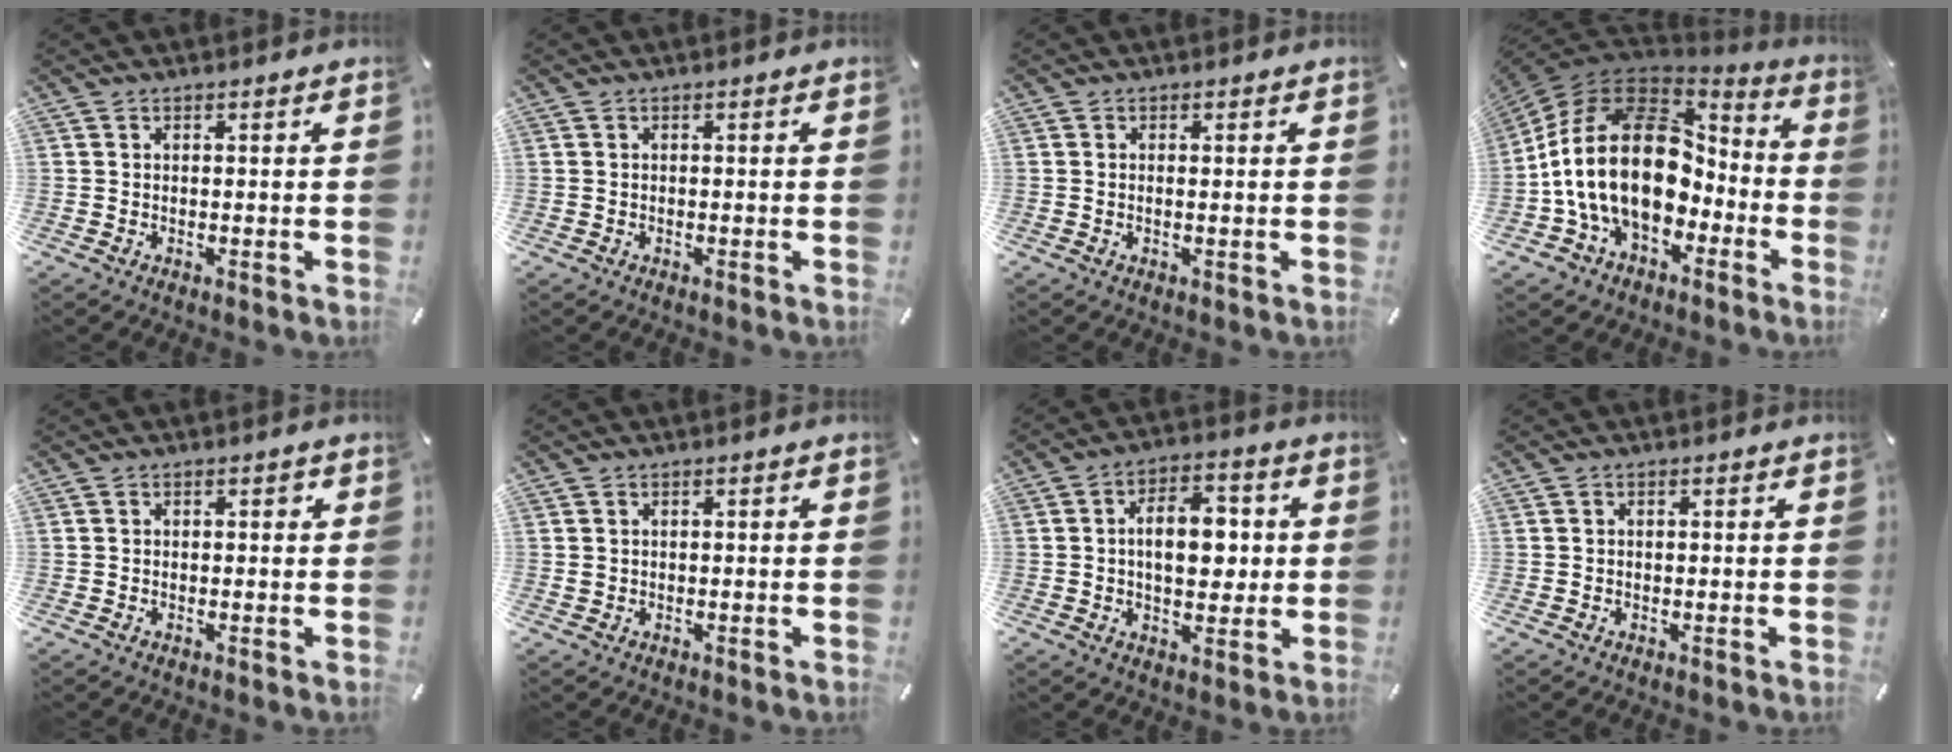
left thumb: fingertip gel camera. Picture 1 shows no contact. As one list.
[{"total": 0.0}, {"total": 0.7, "force": [0.1, 0.1, 0.7], "torque": [-0.015, -0.003, 0.004]}, {"total": 25.0, "force": [-1.1, 17.2, 18.2], "torque": [-0.361, 0.014, -0.009]}, {"total": 1.0, "force": [0.1, 0.8, 0.5], "torque": [-0.011, 0.008, -0.001]}, {"total": 1.1, "force": [0.0, 1.1, 0.2], "torque": [-0.005, 0.007, -0.003]}, {"total": 10.9, "force": [0.9, 6.8, 8.5], "torque": [-0.128, 0.002, 0.013]}, {"total": 0.5, "force": [0.0, 0.5, 0.2], "torque": [-0.005, 0.003, -0.001]}]